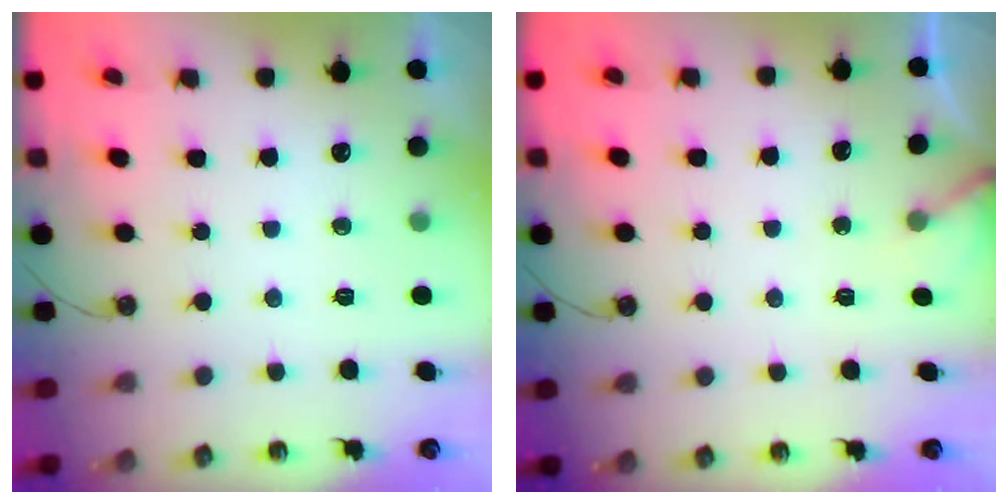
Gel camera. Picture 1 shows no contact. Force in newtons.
{"total": 3.0, "press": 3.0, "slide": 0.3}